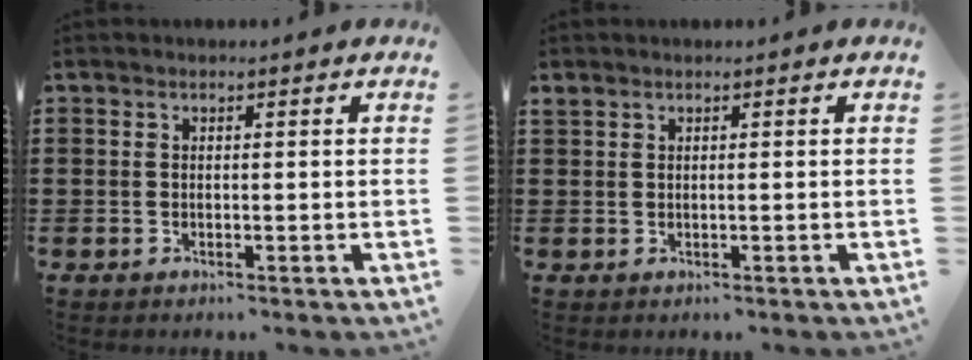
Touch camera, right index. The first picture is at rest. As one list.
[{"total": 0.6, "force": [0.4, 0.1, 0.3], "torque": [-0.008, 0.001, 0.008]}]